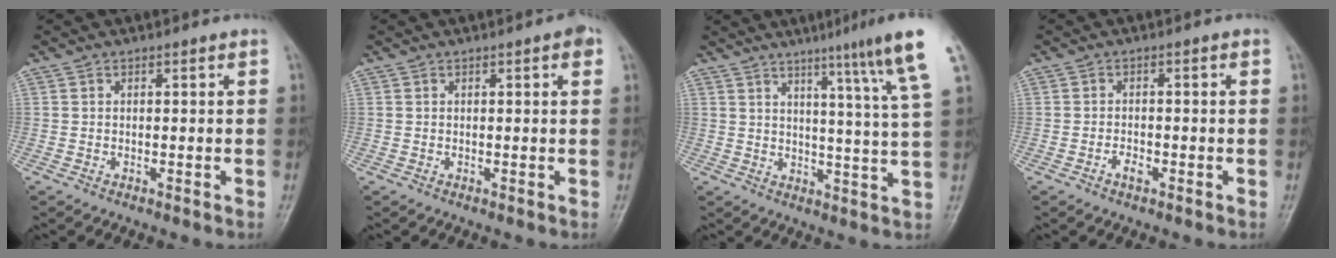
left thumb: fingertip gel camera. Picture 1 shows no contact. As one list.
[{"total": 2.0, "force": [0.8, 0.6, 1.7], "torque": [-0.018, 0.002, 0.006]}, {"total": 13.1, "force": [8.1, -1.2, 10.3], "torque": [-0.143, -0.038, 0.099]}, {"total": 2.1, "force": [-1.2, 1.1, 1.3], "torque": [-0.020, 0.006, -0.023]}]